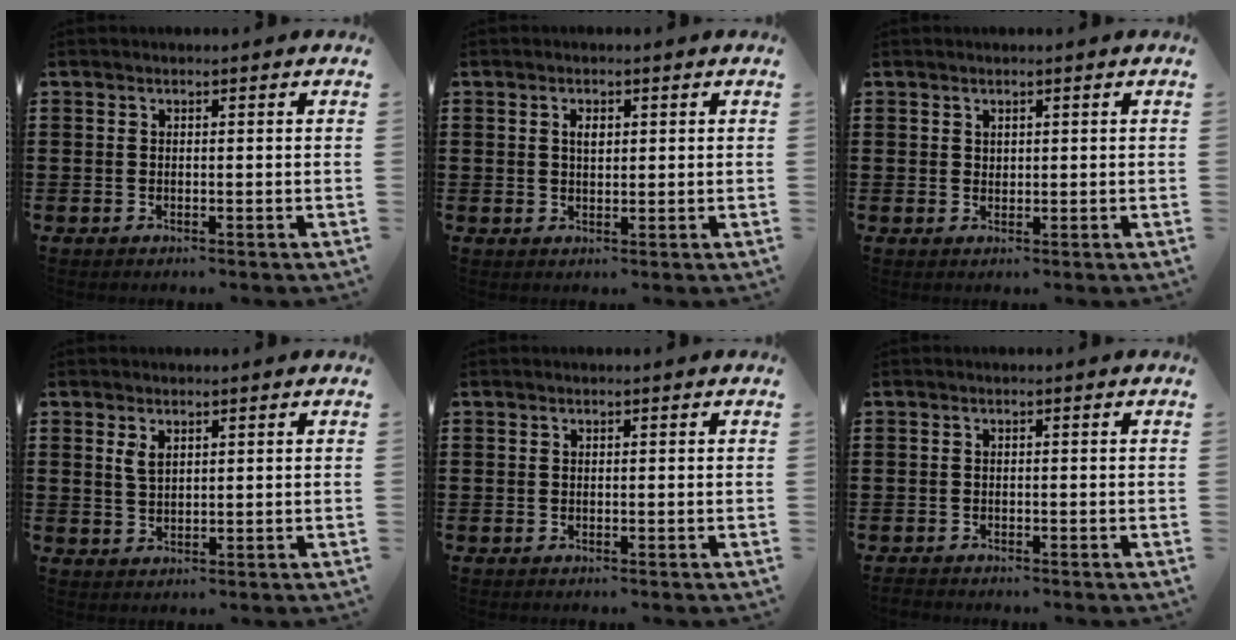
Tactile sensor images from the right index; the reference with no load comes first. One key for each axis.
{"total": 1.9, "fx": 0.5, "fy": 1.0, "fz": 1.5, "tx": -0.024, "ty": 0.003, "tz": 0.006}
{"total": 1.0, "fx": 0.8, "fy": 0.6, "fz": 0.2, "tx": -0.005, "ty": 0.002, "tz": 0.015}
{"total": 2.2, "fx": 1.1, "fy": 1.1, "fz": 1.5, "tx": -0.034, "ty": 0.002, "tz": 0.021}
{"total": 0.0}
{"total": 0.8, "fx": -0.8, "fy": 0.0, "fz": 0.0, "tx": -0.004, "ty": -0.002, "tz": -0.015}